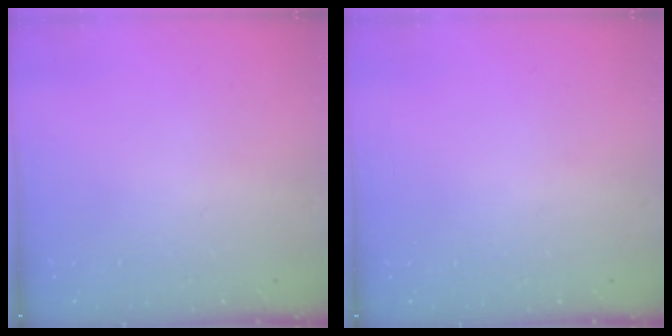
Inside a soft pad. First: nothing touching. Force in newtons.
{"total": 0.0}